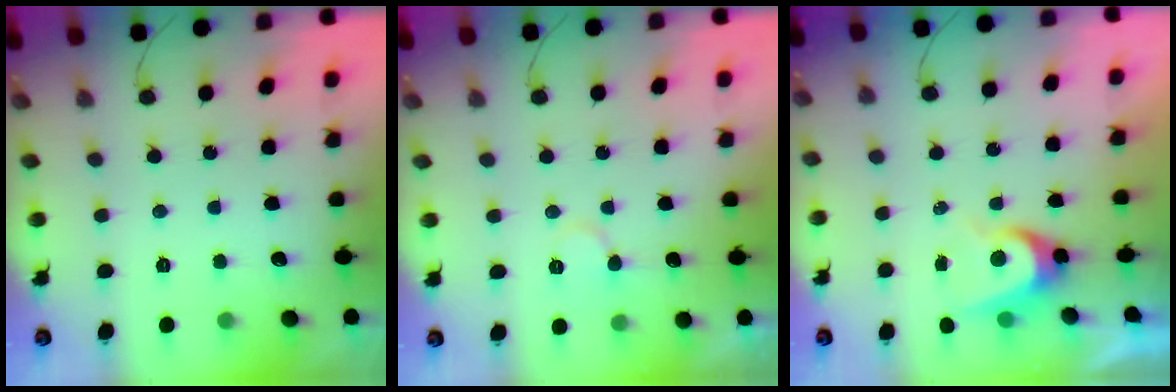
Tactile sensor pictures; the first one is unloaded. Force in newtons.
{"total": 7.7, "press": 7.7, "slide": 0.7}
{"total": 6.7, "press": 6.7, "slide": 0.7}